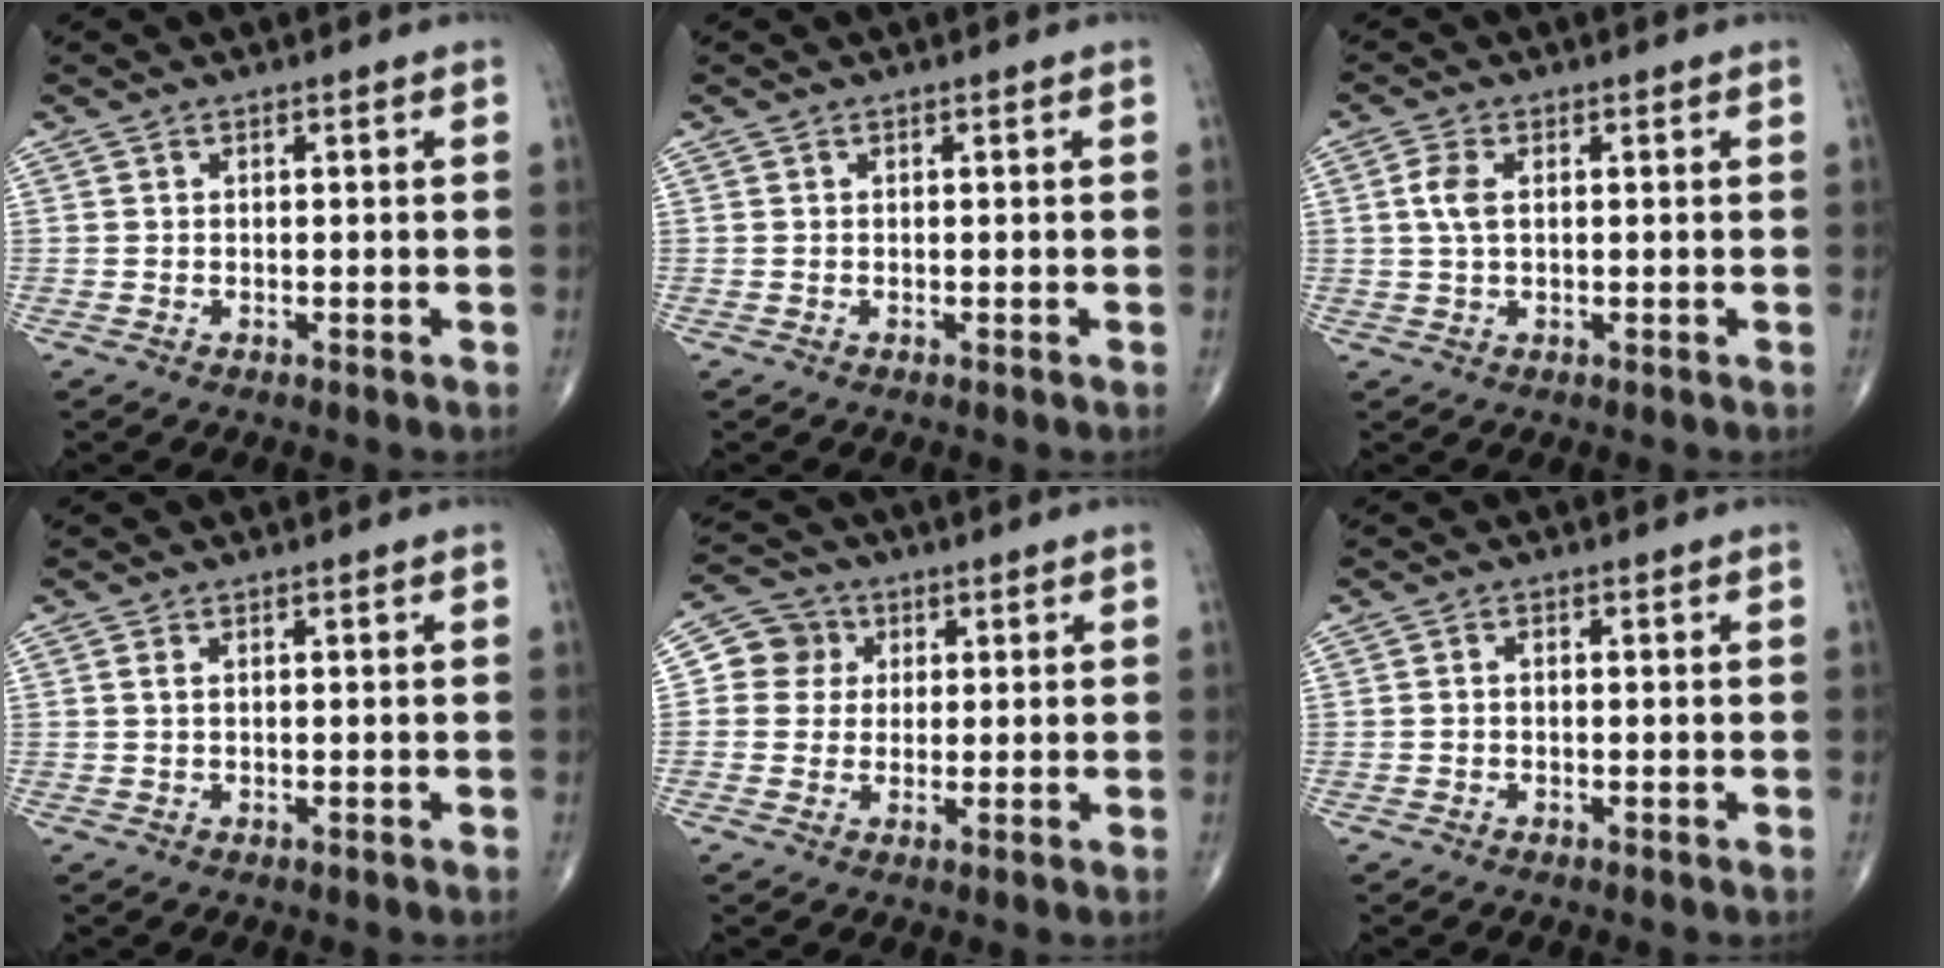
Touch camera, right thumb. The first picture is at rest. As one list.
[{"total": 0.0}, {"total": 3.9, "force": [0.7, 2.0, 3.2], "torque": [-0.080, 0.006, 0.013]}, {"total": 1.0, "force": [0.3, 0.4, 0.8], "torque": [-0.021, 0.005, 0.007]}, {"total": 6.2, "force": [1.1, 5.9, 1.2], "torque": [0.011, 0.007, 0.008]}, {"total": 0.7, "force": [-0.2, 0.5, 0.5], "torque": [-0.007, 0.001, -0.008]}]